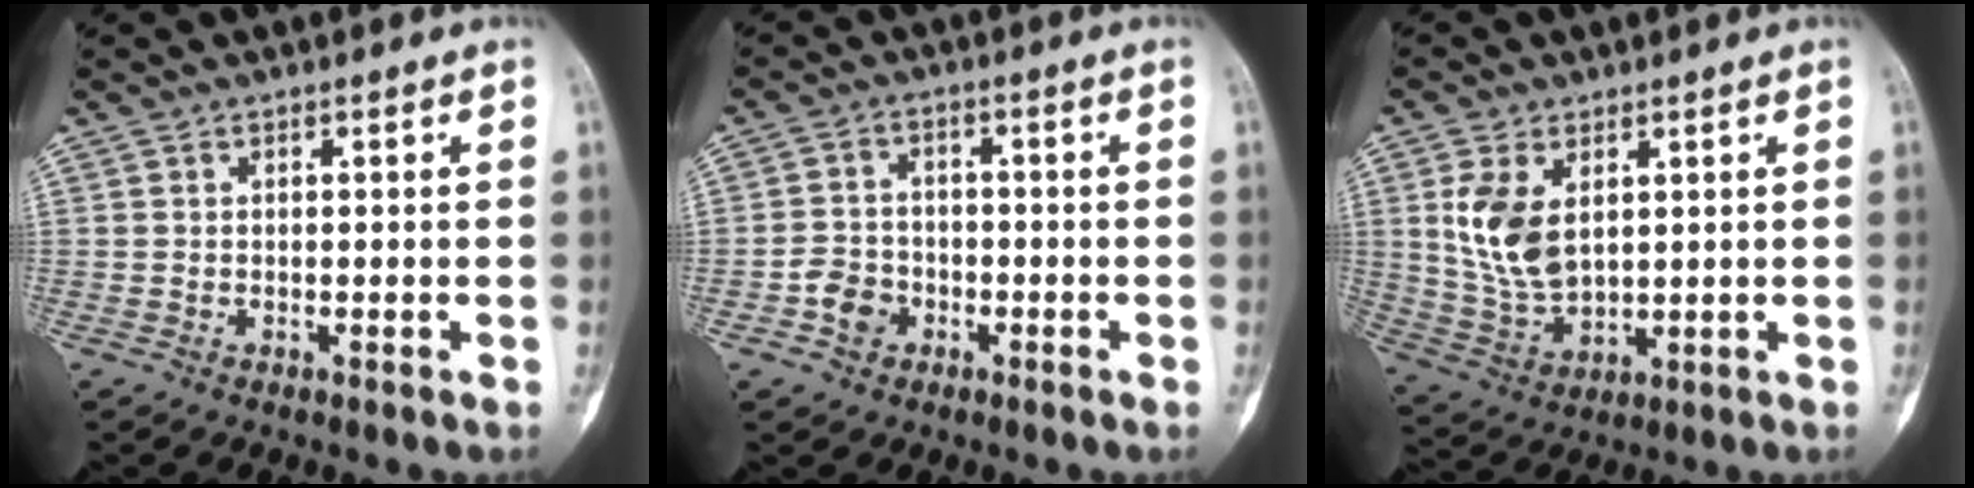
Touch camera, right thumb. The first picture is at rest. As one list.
[{"total": 4.9, "force": [-2.3, 3.9, 1.9], "torque": [-0.016, 0.020, -0.043]}, {"total": 10.3, "force": [2.9, 6.0, 7.8], "torque": [-0.150, -0.013, 0.070]}]